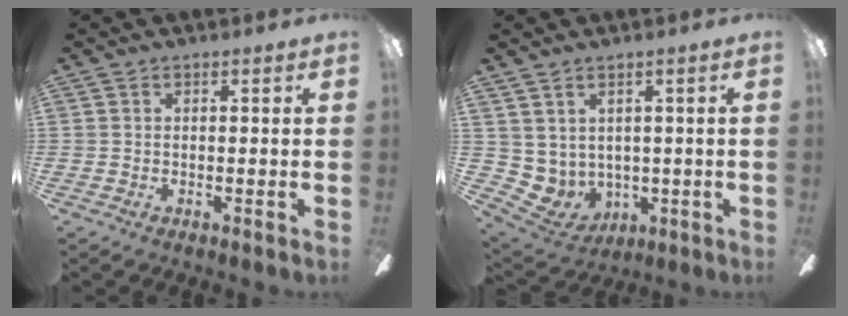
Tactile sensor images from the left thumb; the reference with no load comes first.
{"total": 4.8, "force": [2.6, 3.9, 0.9], "torque": [-0.053, -0.023, 0.054]}